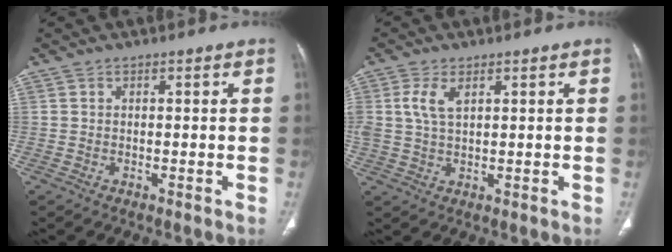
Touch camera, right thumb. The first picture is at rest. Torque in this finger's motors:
{"motor_torque": [2.47, 2.54, 2.77, 0.00, 1.05]}